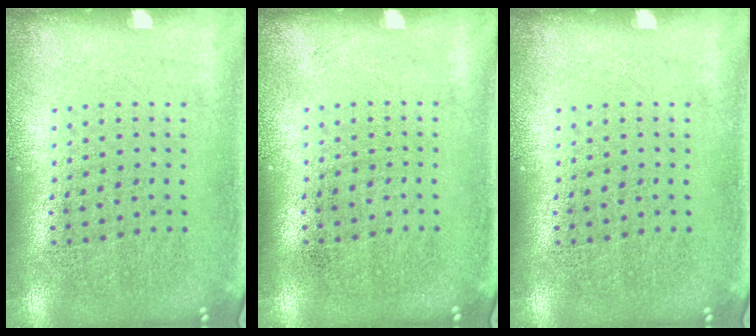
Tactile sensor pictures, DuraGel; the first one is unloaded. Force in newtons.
{"total": 0.0}
{"total": 0.0}